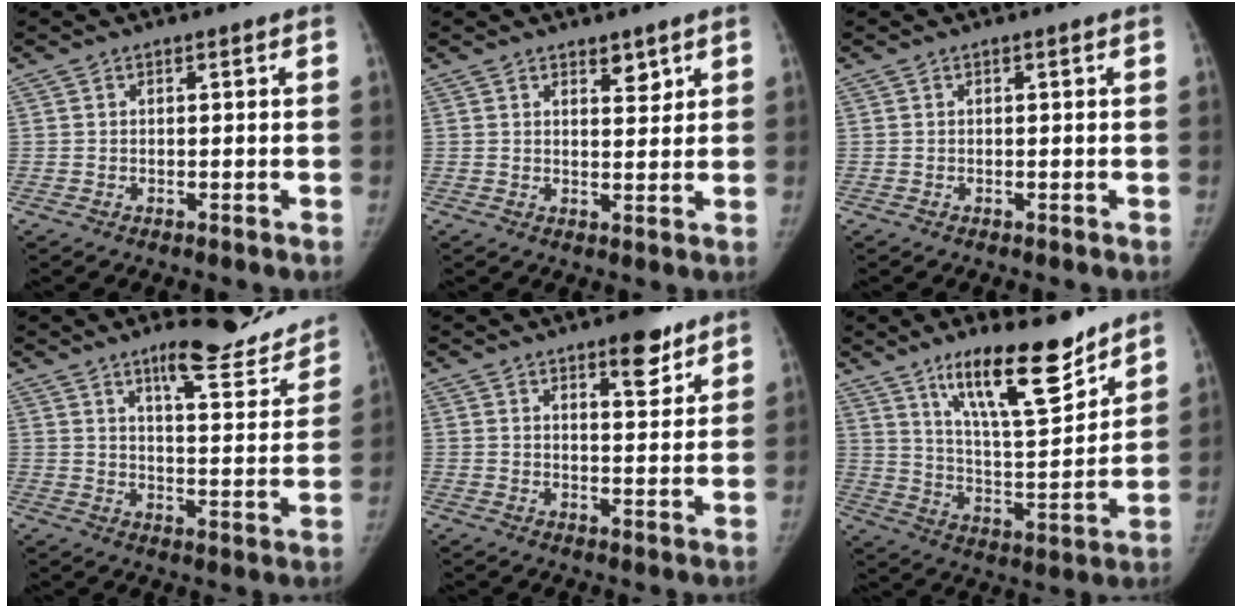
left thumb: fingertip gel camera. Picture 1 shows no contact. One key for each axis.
{"total": 3.1, "fx": 2.2, "fy": 1.6, "fz": 1.6, "tx": -0.007, "ty": -0.015, "tz": 0.035}
{"total": 0.0}
{"total": 14.2, "fx": 12.0, "fy": 3.3, "fz": 6.8, "tx": -0.059, "ty": -0.087, "tz": 0.163}
{"total": 7.4, "fx": 5.0, "fy": 2.7, "fz": 4.8, "tx": -0.046, "ty": -0.031, "tz": 0.069}
{"total": 17.9, "fx": 12.6, "fy": 4.7, "fz": 11.7, "tx": -0.158, "ty": -0.086, "tz": 0.218}